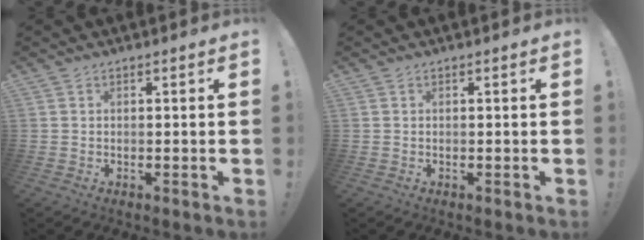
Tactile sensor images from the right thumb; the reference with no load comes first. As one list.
[{"total": 0.0}]